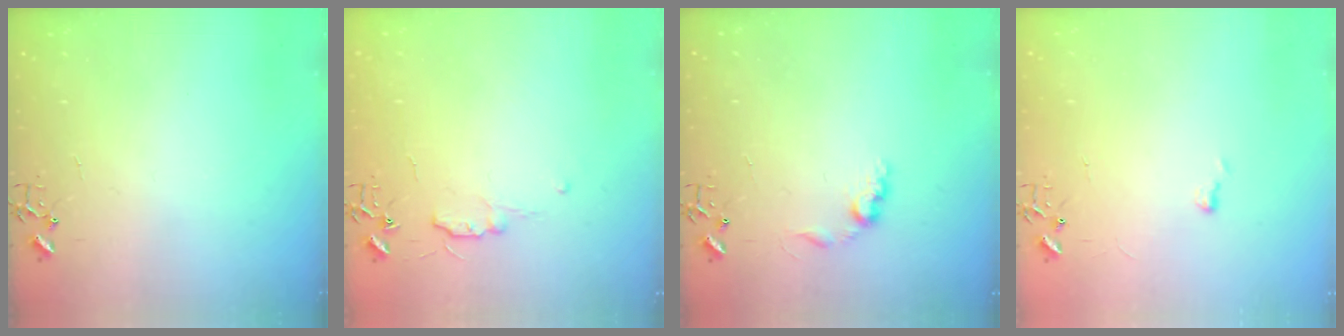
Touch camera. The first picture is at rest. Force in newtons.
{"total": 5.0, "press": 4.9, "slide": 0.6}
{"total": 7.5, "press": 7.4, "slide": 0.3}
{"total": 3.9, "press": 3.8, "slide": 0.5}